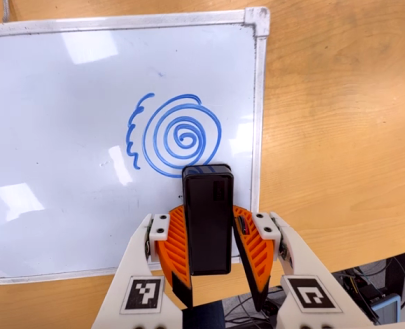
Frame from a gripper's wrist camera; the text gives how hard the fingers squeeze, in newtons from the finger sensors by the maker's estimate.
{"total": 5.4, "left": 5.3, "right": 5.5}